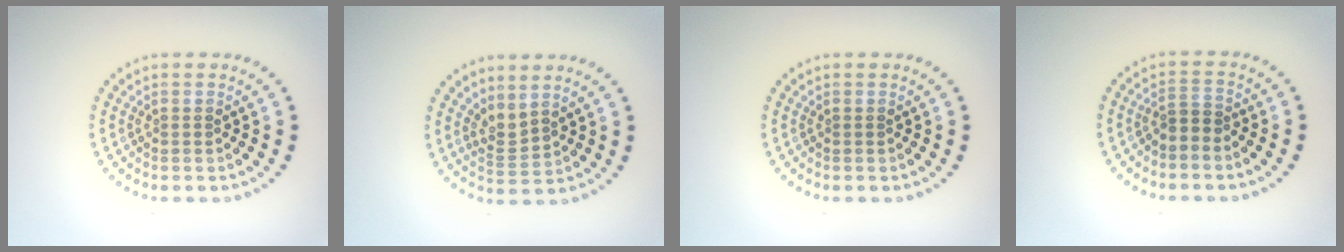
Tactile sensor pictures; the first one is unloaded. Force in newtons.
{"total": 2.0, "press": 1.4, "slide": 1.4}
{"total": 0.0}
{"total": 1.8, "press": 1.4, "slide": 1.1}